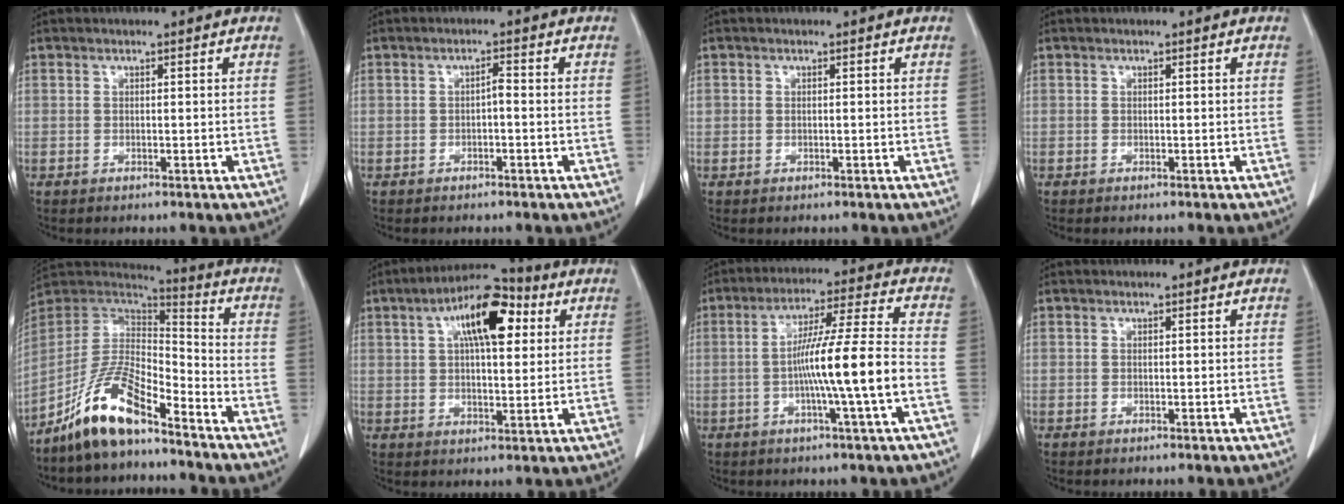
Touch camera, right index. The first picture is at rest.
{"total": 1.3, "force": [-0.4, 0.3, 1.2], "torque": [-0.018, 0.004, -0.007]}
{"total": 0.5, "force": [0.1, 0.5, 0.1], "torque": [0.005, 0.009, 0.004]}
{"total": 0.0}
{"total": 12.4, "force": [-8.9, 3.1, 8.1], "torque": [-0.173, 0.015, -0.169]}
{"total": 13.5, "force": [4.8, 5.0, 11.6], "torque": [-0.193, 0.036, 0.072]}
{"total": 11.7, "force": [-2.5, -1.3, 11.4], "torque": [-0.200, 0.004, -0.046]}
{"total": 0.0}